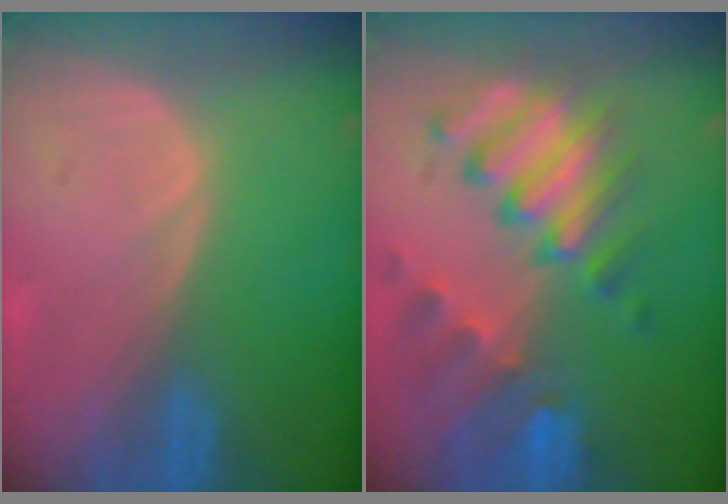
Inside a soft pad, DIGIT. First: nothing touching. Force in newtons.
{"total": 10.1, "press": 8.9, "slide": 4.8}